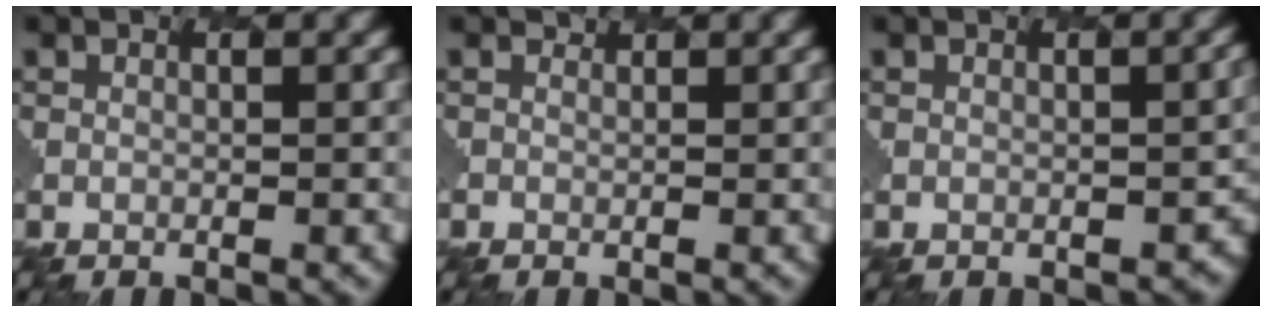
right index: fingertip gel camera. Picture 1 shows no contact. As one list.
[{"total": 1.0, "force": [0.7, 0.3, -0.7], "torque": [0.000, -0.010, 0.008]}, {"total": 3.3, "force": [-0.6, 1.5, 2.8], "torque": [-0.033, -0.011, -0.002]}]